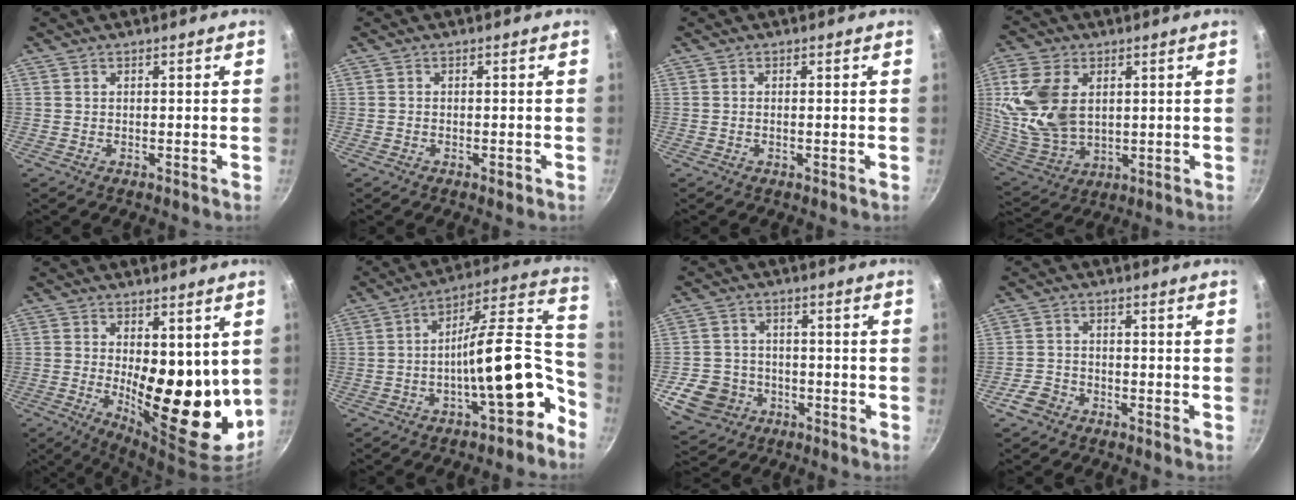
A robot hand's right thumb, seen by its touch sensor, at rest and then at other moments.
{"total": 1.4, "force": [-0.8, 0.7, 1.0], "torque": [-0.020, 0.004, -0.014]}
{"total": 0.8, "force": [-0.2, 0.2, 0.7], "torque": [-0.015, 0.001, -0.005]}
{"total": 15.9, "force": [3.2, 10.7, 11.3], "torque": [-0.217, -0.016, 0.076]}
{"total": 17.0, "force": [1.0, 7.5, 15.2], "torque": [-0.182, -0.039, 0.029]}
{"total": 18.7, "force": [-7.9, 7.0, 15.5], "torque": [-0.168, 0.088, -0.129]}
{"total": 9.8, "force": [-3.9, 8.2, 3.7], "torque": [-0.050, 0.030, -0.062]}
{"total": 4.1, "force": [-2.7, 2.7, 1.4], "torque": [-0.026, 0.029, -0.051]}